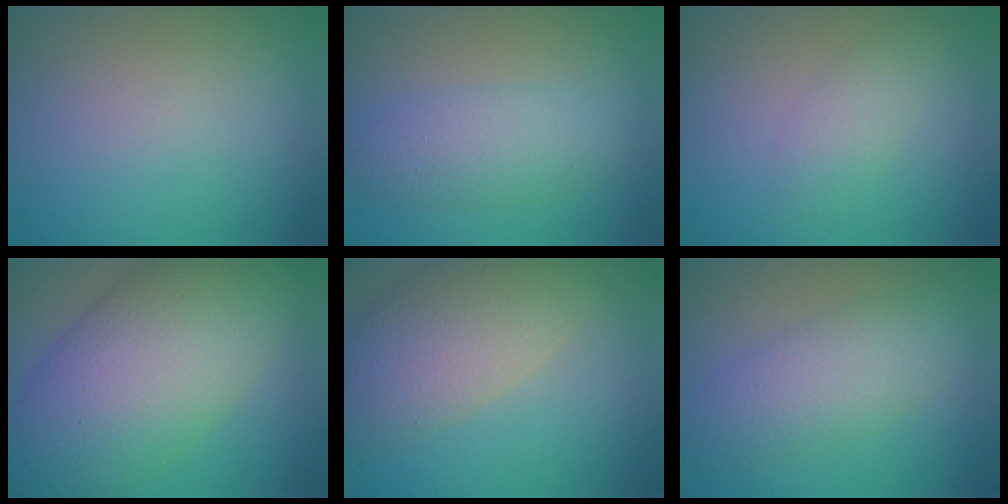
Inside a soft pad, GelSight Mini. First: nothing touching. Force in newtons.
{"total": 3.7, "press": 3.7, "slide": 0.1}
{"total": 1.8, "press": 1.8, "slide": 0.0}
{"total": 12.5, "press": 12.5, "slide": 0.5}
{"total": 7.6, "press": 7.6, "slide": 0.6}
{"total": 4.5, "press": 4.5, "slide": 0.2}